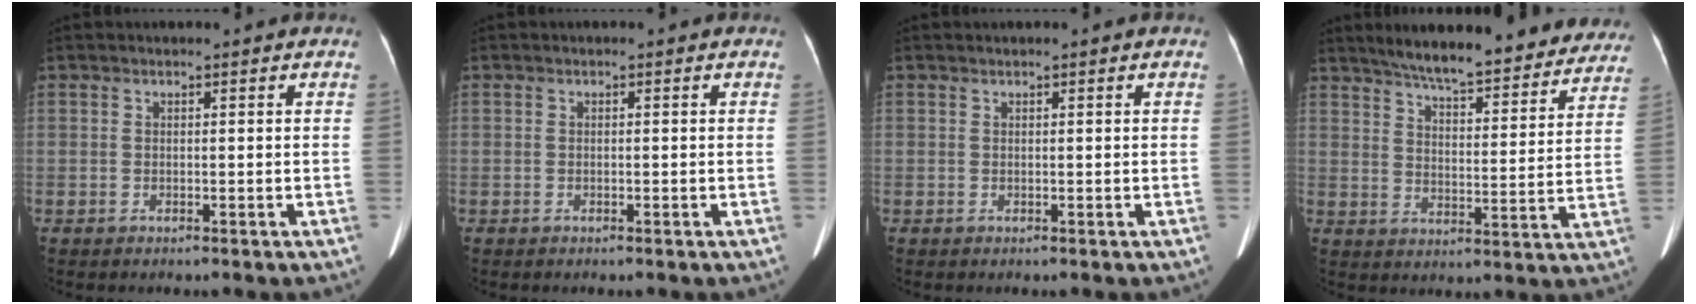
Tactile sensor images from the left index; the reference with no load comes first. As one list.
[{"total": 0.0}, {"total": 0.0}, {"total": 22.5, "force": [19.8, 4.3, 9.8], "torque": [-0.132, -0.017, 0.251]}]